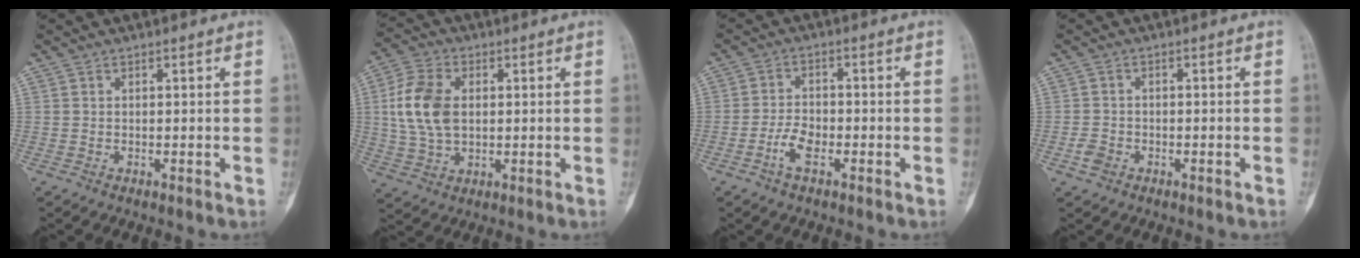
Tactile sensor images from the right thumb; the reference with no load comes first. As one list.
[{"total": 11.5, "force": [1.5, 7.4, 8.7], "torque": [-0.177, 0.005, 0.031]}, {"total": 4.6, "force": [-2.3, 2.3, 3.3], "torque": [-0.061, 0.015, -0.046]}, {"total": 2.4, "force": [-1.2, 1.7, 1.1], "torque": [-0.018, 0.008, -0.022]}]